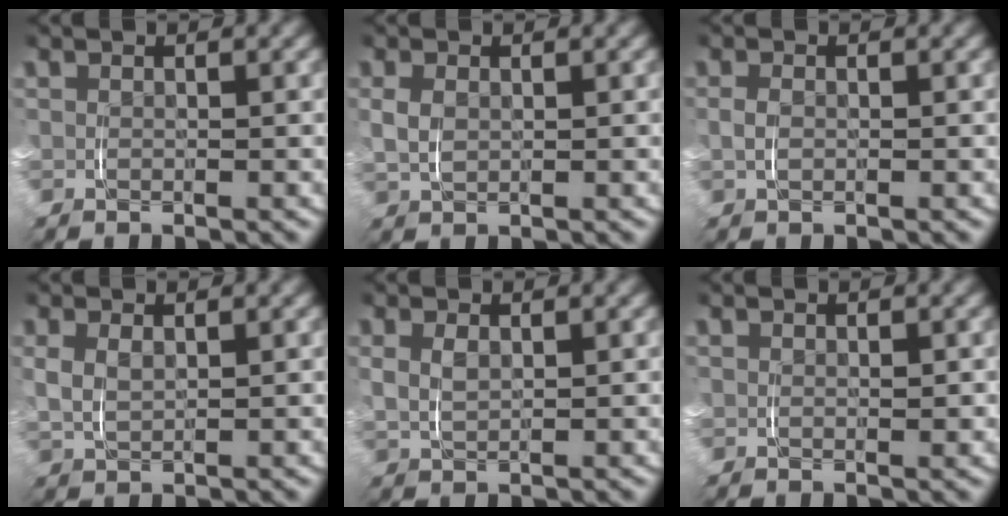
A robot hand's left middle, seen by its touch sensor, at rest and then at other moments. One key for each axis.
{"total": 1.5, "fx": 0.2, "fy": 1.0, "fz": 1.2, "tx": -0.027, "ty": -0.002, "tz": 0.010}
{"total": 0.6, "fx": -0.3, "fy": 0.0, "fz": 0.5, "tx": -0.011, "ty": -0.001, "tz": -0.002}
{"total": 1.8, "fx": 0.6, "fy": 0.9, "fz": 1.4, "tx": -0.035, "ty": -0.005, "tz": 0.019}
{"total": 1.2, "fx": 0.5, "fy": 0.3, "fz": 1.1, "tx": -0.025, "ty": -0.003, "tz": 0.016}
{"total": 0.5, "fx": 0.1, "fy": 0.2, "fz": 0.4, "tx": -0.007, "ty": -0.001, "tz": 0.003}